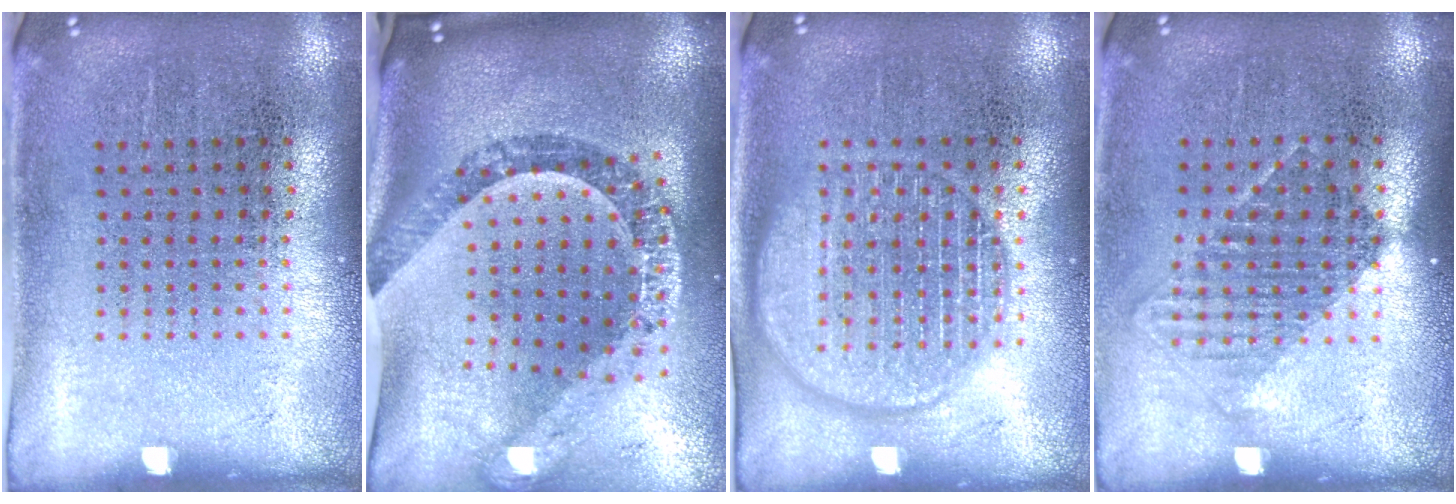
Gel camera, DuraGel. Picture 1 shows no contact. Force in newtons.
{"total": 2.5, "press": 2.1, "slide": 1.3}
{"total": 3.2, "press": 3.2, "slide": 0.4}
{"total": 1.3, "press": 1.1, "slide": 0.7}